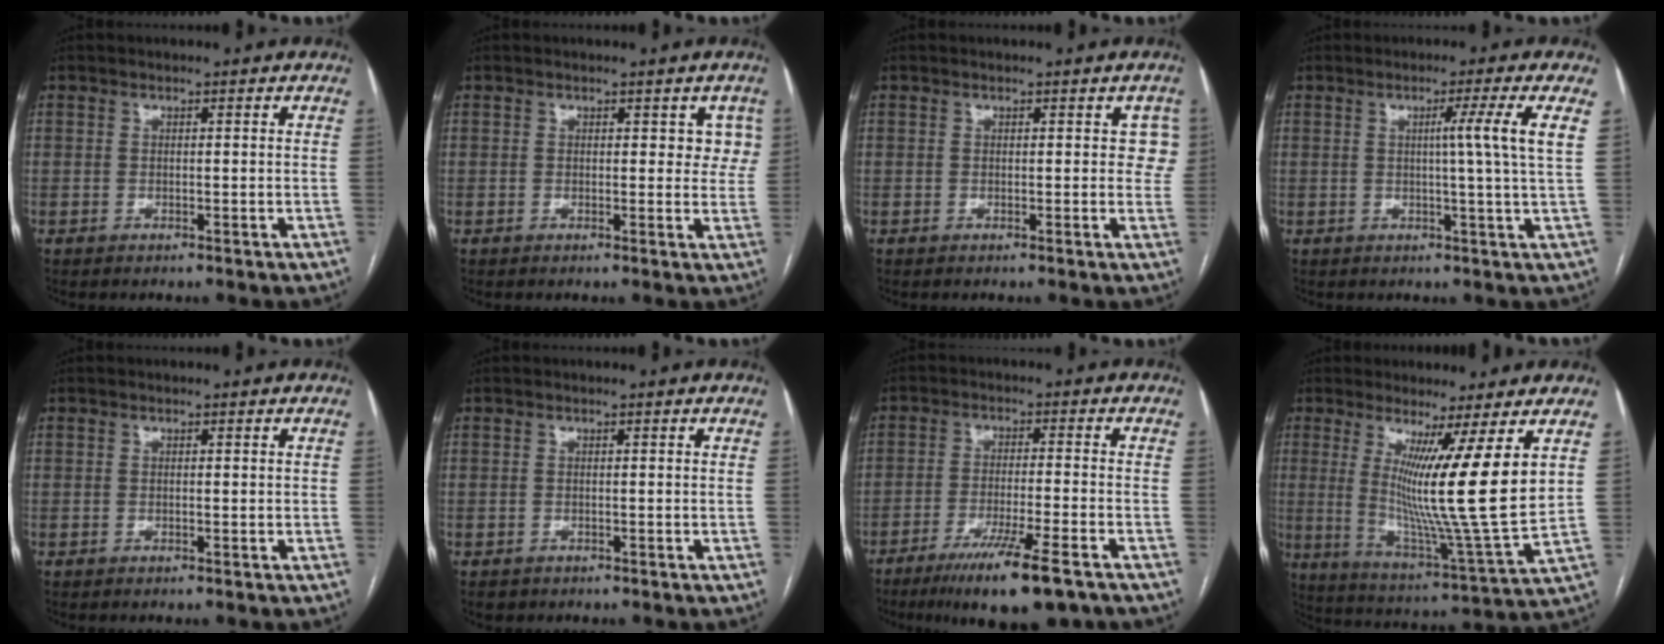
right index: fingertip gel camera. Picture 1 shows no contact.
{"total": 3.2, "force": [1.4, 2.1, 1.9], "torque": [0.001, 0.003, 0.011]}
{"total": 2.6, "force": [0.8, 1.9, 1.6], "torque": [0.003, 0.007, 0.003]}
{"total": 5.7, "force": [1.4, -2.2, 5.1], "torque": [-0.085, -0.006, 0.023]}
{"total": 0.0}
{"total": 1.1, "force": [-0.7, 0.8, 0.2], "torque": [-0.011, 0.000, -0.005]}
{"total": 12.5, "force": [-8.7, 0.8, 8.9], "torque": [-0.144, -0.031, -0.135]}
{"total": 14.2, "force": [4.5, -2.4, 13.3], "torque": [-0.237, -0.048, 0.078]}